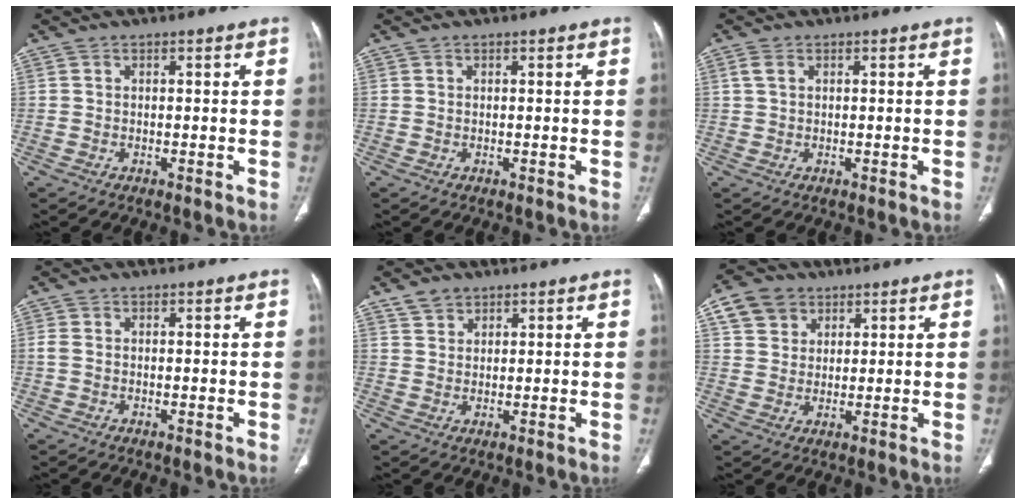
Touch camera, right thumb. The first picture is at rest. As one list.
[{"total": 0.0}, {"total": 1.8, "force": [0.7, 1.1, 1.3], "torque": [-0.032, 0.008, 0.020]}, {"total": 1.1, "force": [0.0, 0.7, 0.9], "torque": [-0.024, 0.001, 0.000]}, {"total": 3.1, "force": [2.2, 2.0, 0.9], "torque": [-0.005, -0.007, 0.043]}, {"total": 7.5, "force": [3.6, 6.1, 2.5], "torque": [-0.023, -0.005, 0.067]}]